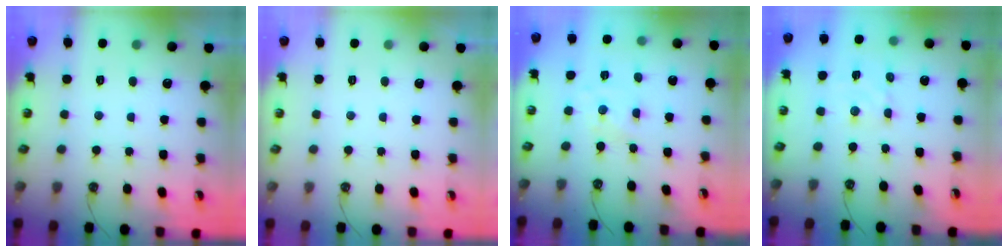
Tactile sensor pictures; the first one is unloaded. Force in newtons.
{"total": 0.0}
{"total": 2.0, "press": 2.0, "slide": 0.3}
{"total": 3.8, "press": 3.8, "slide": 0.4}